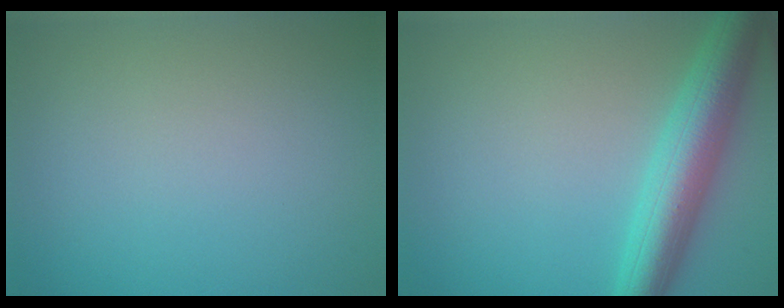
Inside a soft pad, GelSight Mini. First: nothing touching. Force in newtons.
{"total": 6.2, "press": 6.2, "slide": 0.3}